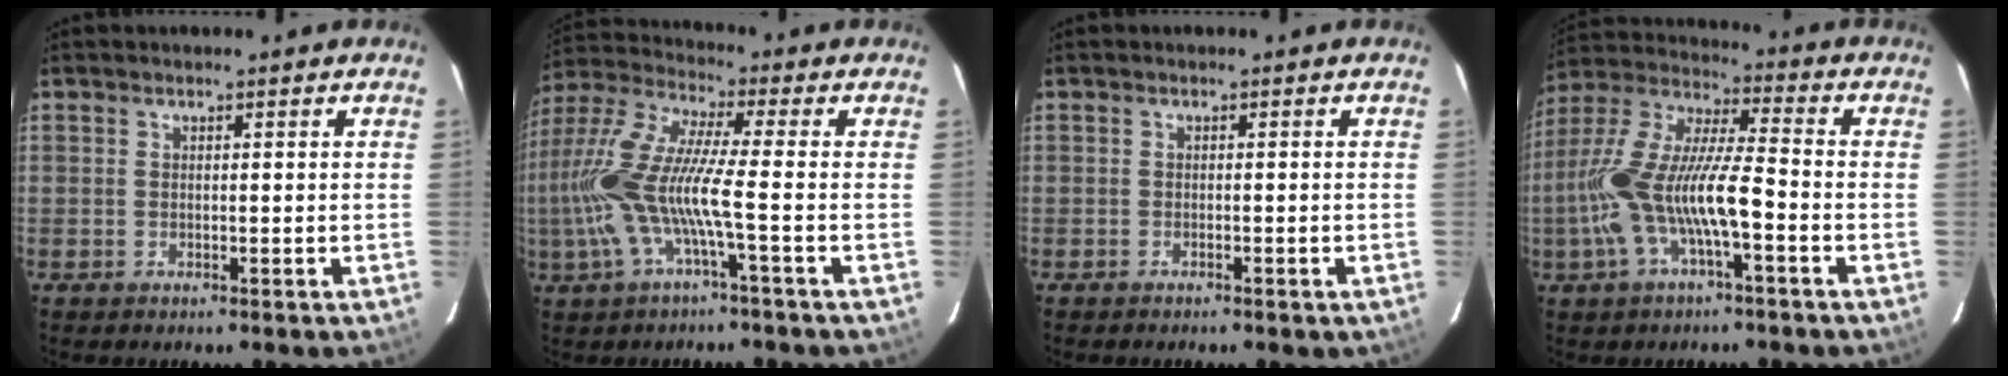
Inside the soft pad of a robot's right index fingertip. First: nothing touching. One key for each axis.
{"total": 14.8, "fx": -3.6, "fy": 1.2, "fz": 14.3, "tx": -0.285, "ty": -0.009, "tz": -0.071}
{"total": 1.2, "fx": -0.9, "fy": 0.5, "fz": 0.6, "tx": -0.013, "ty": 0.000, "tz": -0.012}
{"total": 15.7, "fx": -4.8, "fy": 3.2, "fz": 14.6, "tx": -0.295, "ty": -0.002, "tz": -0.090}